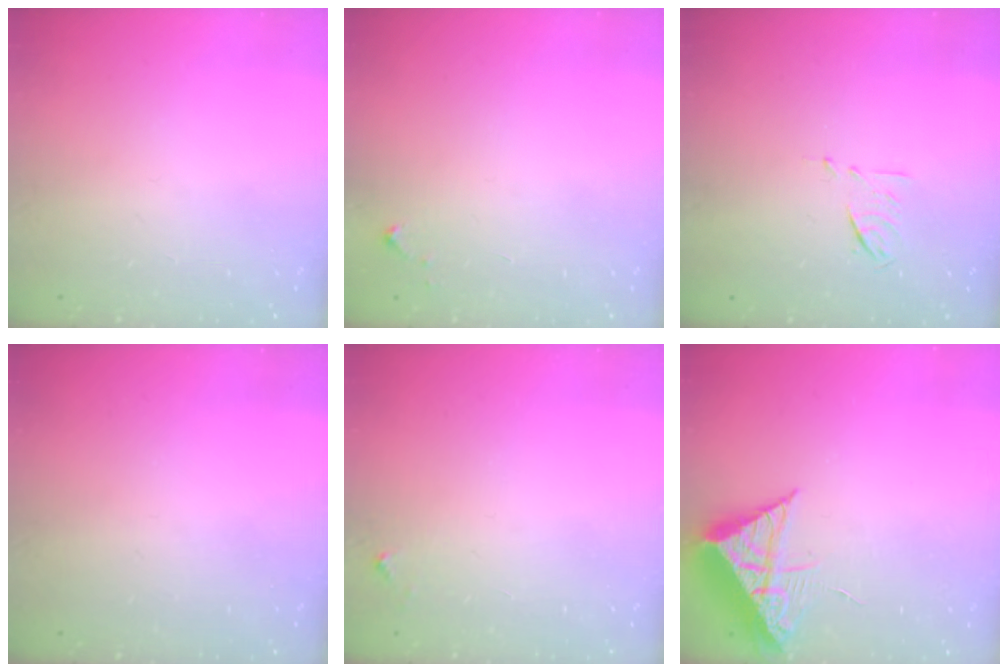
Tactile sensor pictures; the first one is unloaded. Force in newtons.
{"total": 2.6, "press": 2.6, "slide": 0.4}
{"total": 6.6, "press": 6.5, "slide": 1.1}
{"total": 0.0}
{"total": 2.8, "press": 2.8, "slide": 0.2}
{"total": 9.8, "press": 9.8, "slide": 0.6}